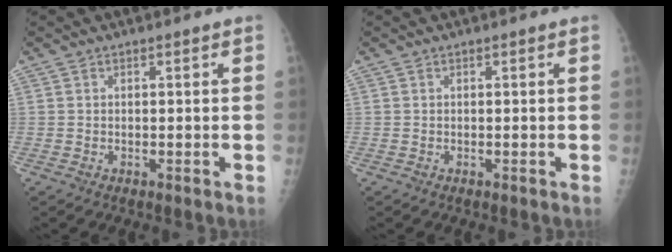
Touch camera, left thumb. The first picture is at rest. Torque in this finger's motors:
{"motor_torque": [0.02, 0.02, -0.02, -0.02, 0.00]}